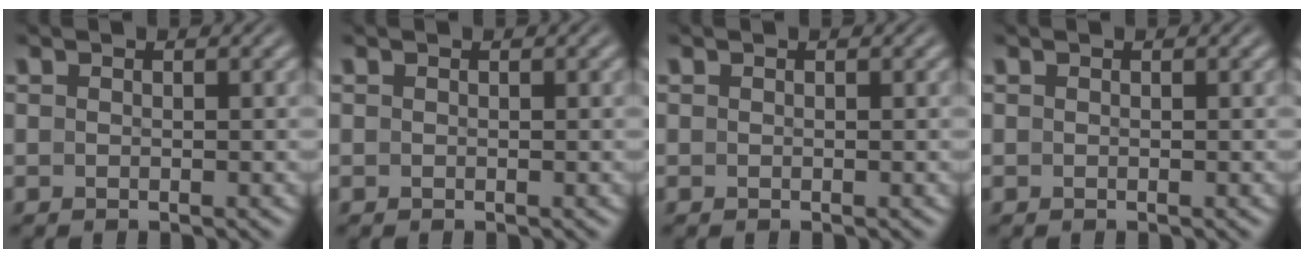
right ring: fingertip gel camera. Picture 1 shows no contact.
{"total": 0.0}
{"total": 0.0}
{"total": 0.0}